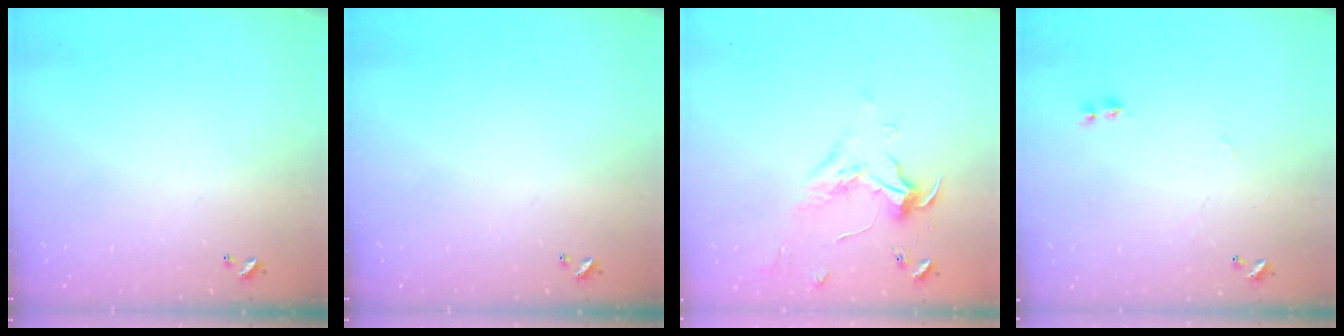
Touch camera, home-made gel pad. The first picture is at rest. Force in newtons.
{"total": 0.0}
{"total": 2.0, "press": 1.9, "slide": 0.6}
{"total": 2.3, "press": 2.3, "slide": 0.3}